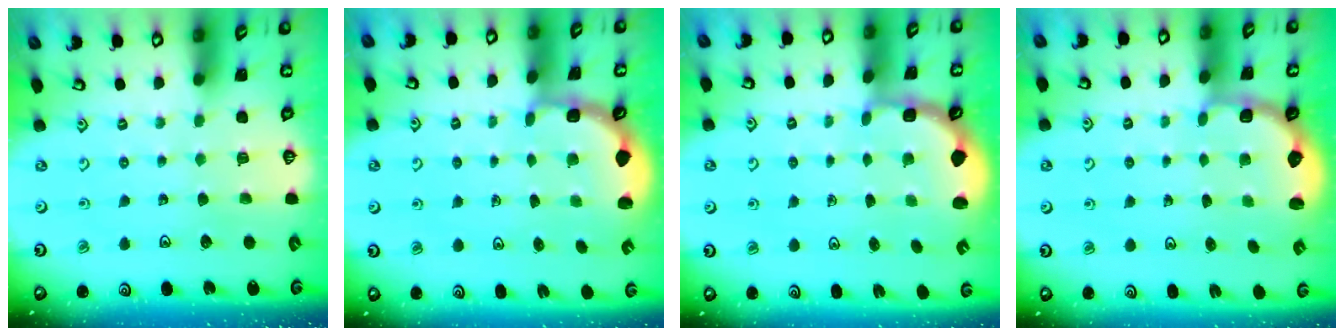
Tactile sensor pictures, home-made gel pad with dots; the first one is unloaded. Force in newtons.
{"total": 2.5, "press": 1.9, "slide": 1.6}
{"total": 2.7, "press": 2.1, "slide": 1.7}
{"total": 2.7, "press": 2.1, "slide": 1.8}